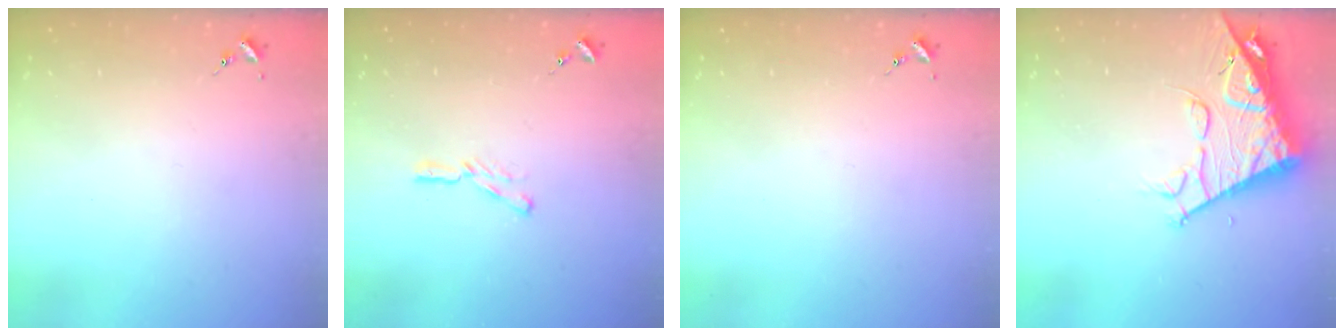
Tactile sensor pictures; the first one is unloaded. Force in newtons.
{"total": 4.7, "press": 4.7, "slide": 0.3}
{"total": 0.0}
{"total": 13.9, "press": 13.8, "slide": 1.4}